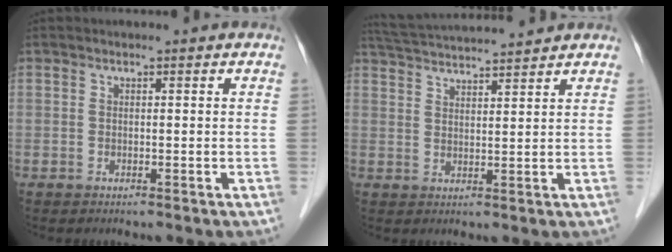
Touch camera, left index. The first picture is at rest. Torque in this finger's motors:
{"motor_torque": [0.49, -0.79, 0.03, -0.01]}